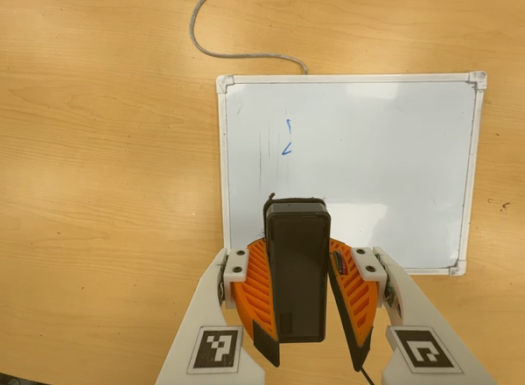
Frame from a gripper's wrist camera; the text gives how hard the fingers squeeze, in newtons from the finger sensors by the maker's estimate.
{"total": 9.6, "left": 9.0, "right": 10.2}